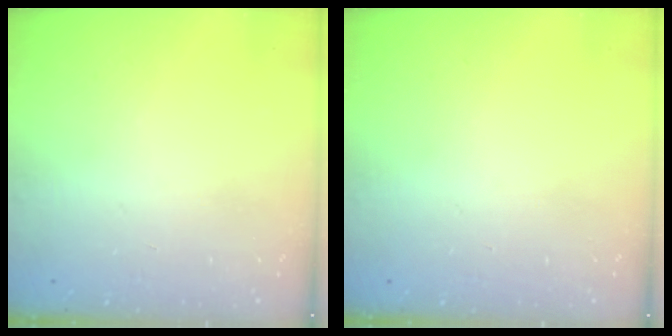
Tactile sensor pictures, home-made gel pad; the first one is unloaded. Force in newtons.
{"total": 0.0}